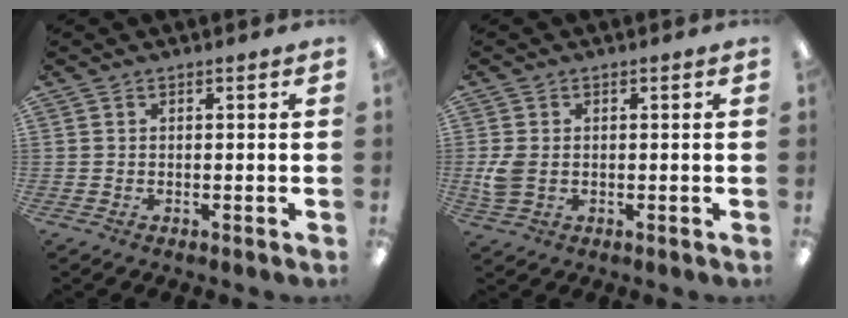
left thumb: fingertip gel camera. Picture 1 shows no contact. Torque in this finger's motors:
{"motor_torque": [-0.05, 0.11, 0.06, -0.07, 0.04]}